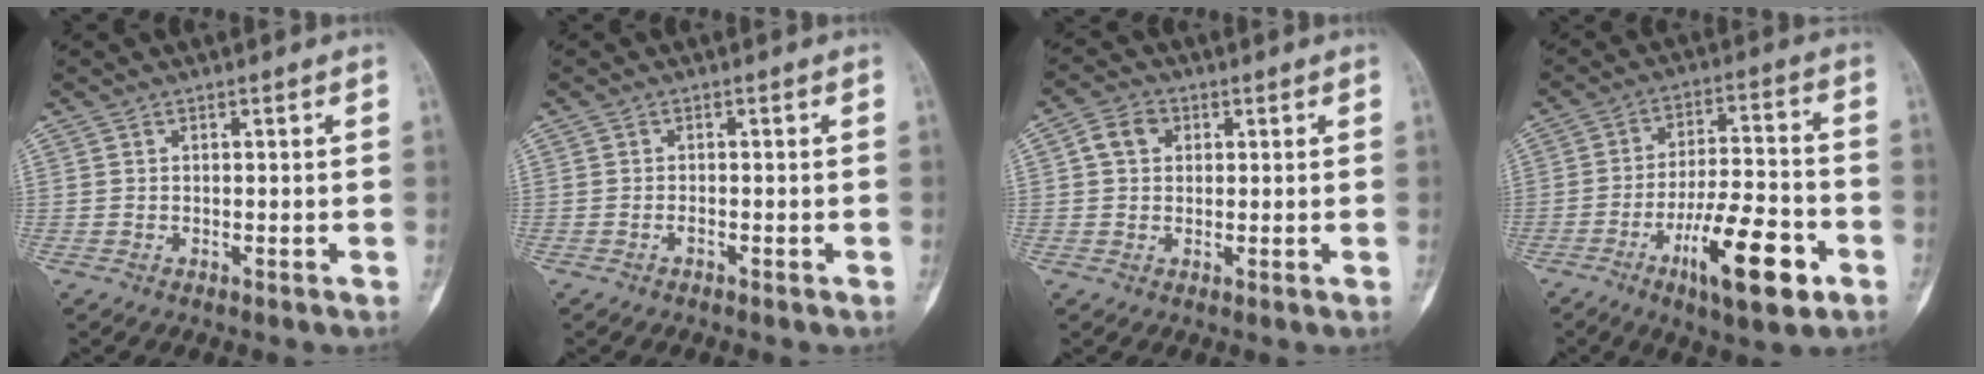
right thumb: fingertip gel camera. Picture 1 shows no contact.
{"total": 0.7, "force": [-0.4, 0.2, 0.4], "torque": [-0.007, 0.002, -0.009]}
{"total": 4.8, "force": [1.3, 3.8, 2.6], "torque": [-0.033, 0.006, 0.019]}
{"total": 16.1, "force": [-7.2, 5.0, 13.5], "torque": [-0.214, 0.035, -0.111]}